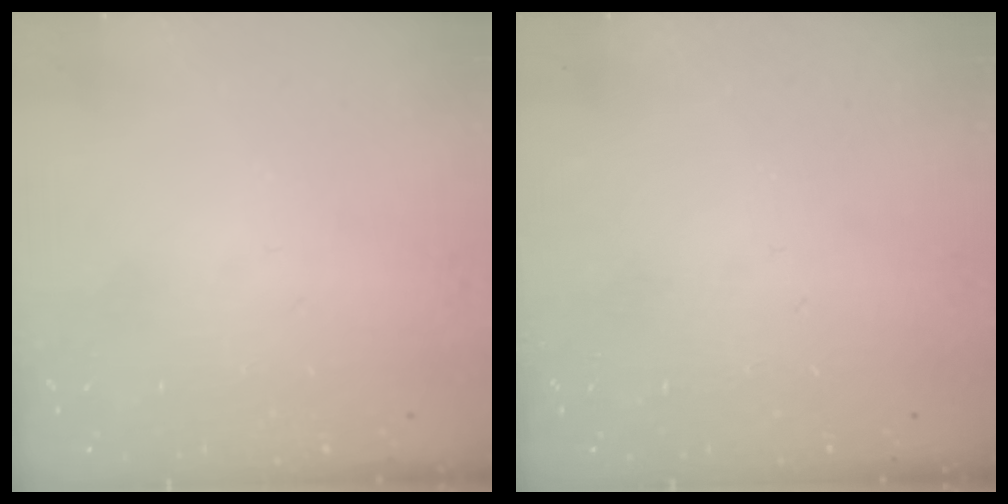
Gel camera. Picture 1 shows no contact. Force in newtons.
{"total": 0.0}